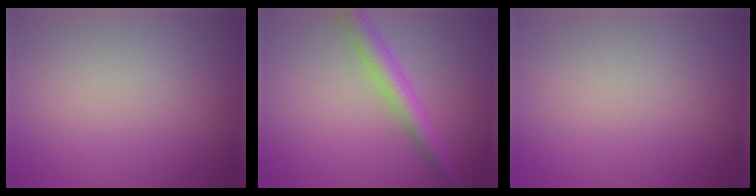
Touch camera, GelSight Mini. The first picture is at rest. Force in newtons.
{"total": 3.4, "press": 3.4, "slide": 0.0}
{"total": 0.0}